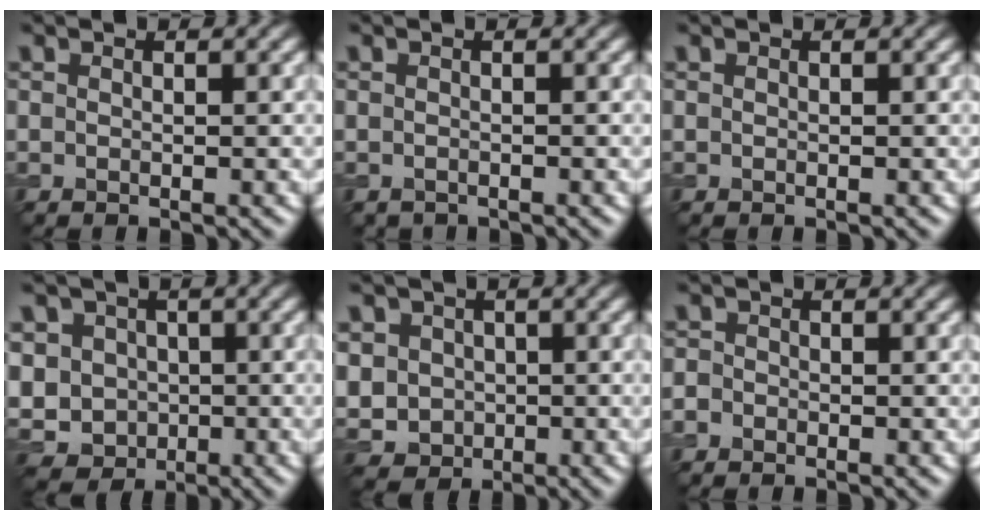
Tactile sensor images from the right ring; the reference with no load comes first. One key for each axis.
{"total": 0.6, "fx": -0.6, "fy": 0.2, "fz": -0.1, "tx": 0.001, "ty": -0.006, "tz": -0.010}
{"total": 0.0}
{"total": 7.1, "fx": -0.7, "fy": 6.4, "fz": 3.1, "tx": -0.070, "ty": 0.002, "tz": -0.032}
{"total": 5.5, "fx": 0.0, "fy": 5.0, "fz": 2.2, "tx": -0.057, "ty": 0.008, "tz": -0.013}
{"total": 1.2, "fx": -0.6, "fy": 1.0, "fz": 0.3, "tx": 0.000, "ty": -0.001, "tz": -0.013}